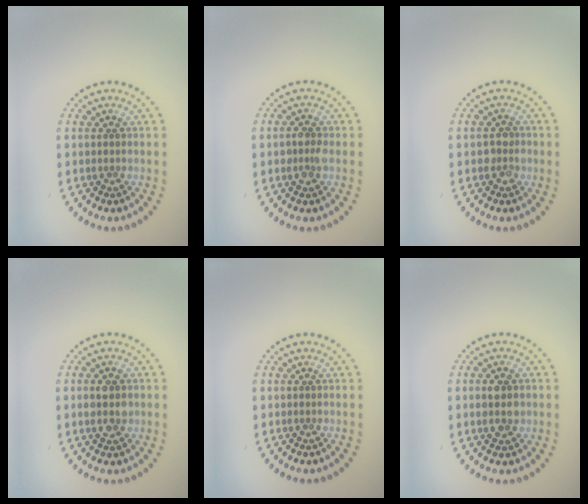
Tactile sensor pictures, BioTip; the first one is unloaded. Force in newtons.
{"total": 1.4, "press": 1.4, "slide": 0.1}
{"total": 1.7, "press": 1.7, "slide": 0.3}
{"total": 2.4, "press": 2.4, "slide": 0.1}
{"total": 0.0}
{"total": 2.4, "press": 2.4, "slide": 0.3}